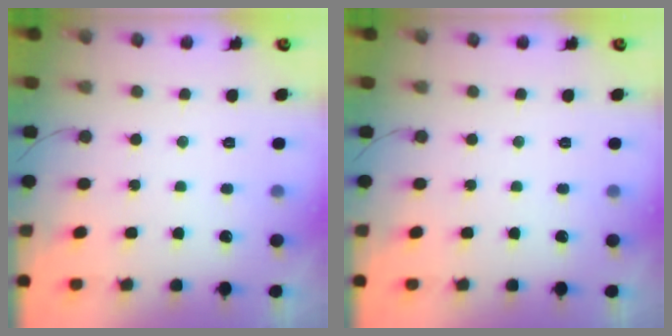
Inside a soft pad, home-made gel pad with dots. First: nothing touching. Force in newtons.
{"total": 0.0}